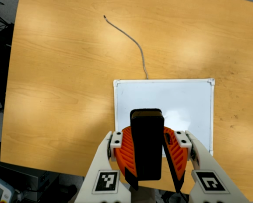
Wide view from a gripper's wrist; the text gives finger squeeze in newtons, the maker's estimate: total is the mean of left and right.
{"total": 10.5, "left": 10.0, "right": 10.9}